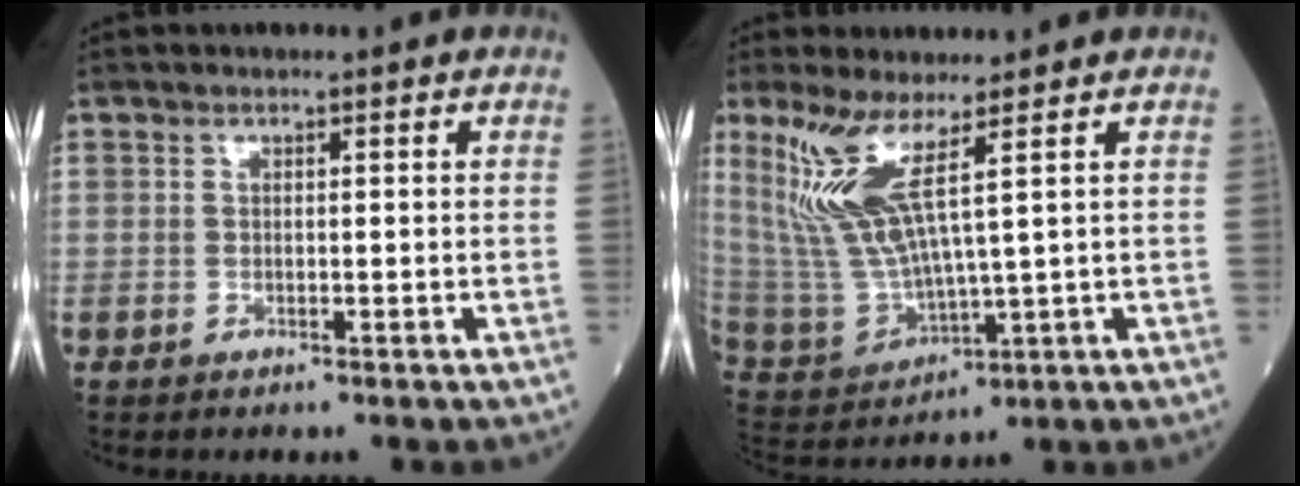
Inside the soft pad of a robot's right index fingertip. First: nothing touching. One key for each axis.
{"total": 10.8, "fx": 5.2, "fy": 0.9, "fz": 9.4, "tx": -0.225, "ty": -0.012, "tz": 0.117}